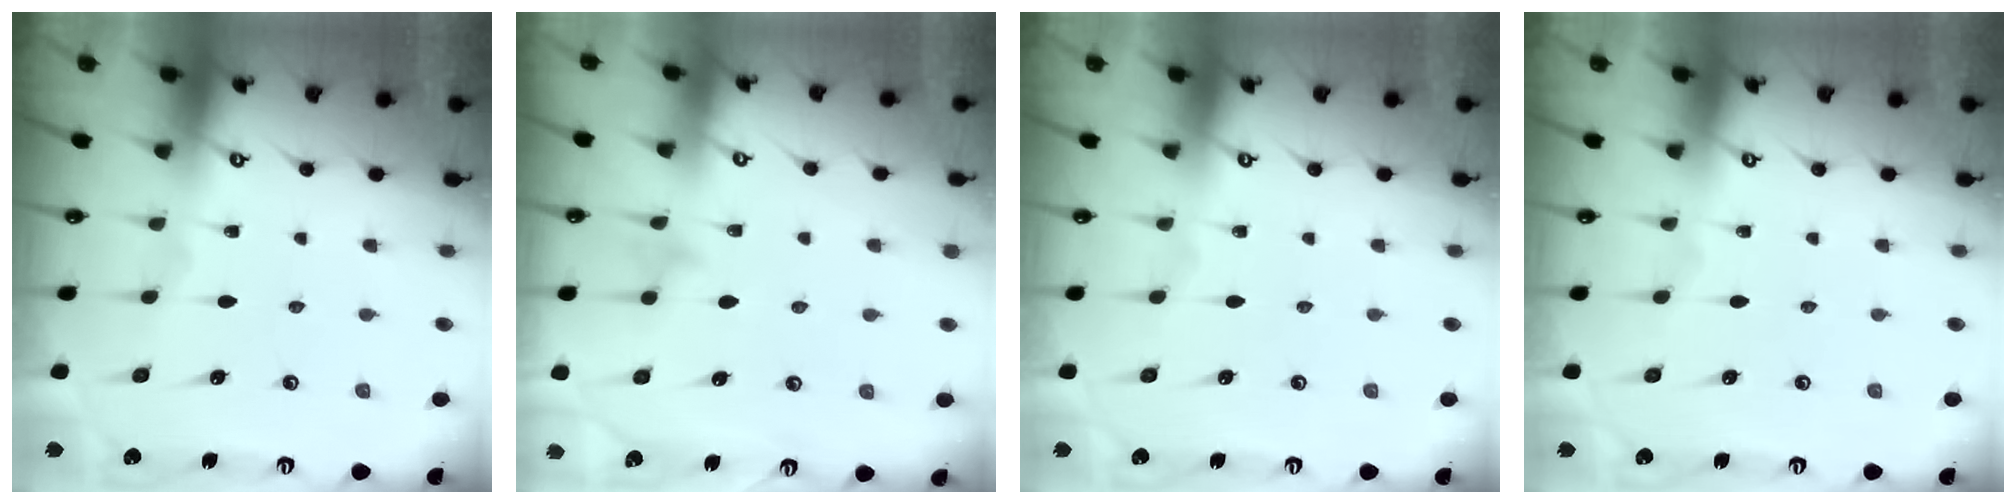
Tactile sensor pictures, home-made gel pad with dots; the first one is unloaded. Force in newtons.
{"total": 7.3, "press": 7.2, "slide": 0.7}
{"total": 0.0}
{"total": 0.0}